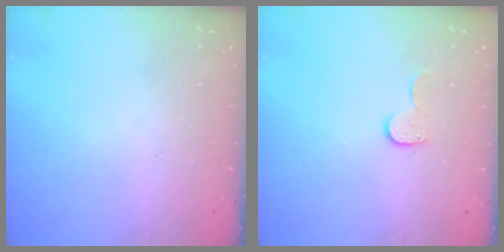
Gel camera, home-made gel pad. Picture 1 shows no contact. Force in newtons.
{"total": 6.8, "press": 6.7, "slide": 0.6}